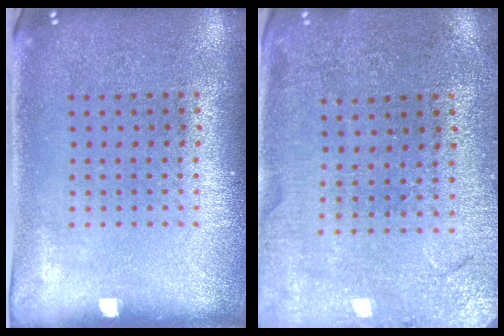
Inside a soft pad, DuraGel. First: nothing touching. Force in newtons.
{"total": 0.5, "press": 0.5, "slide": 0.2}